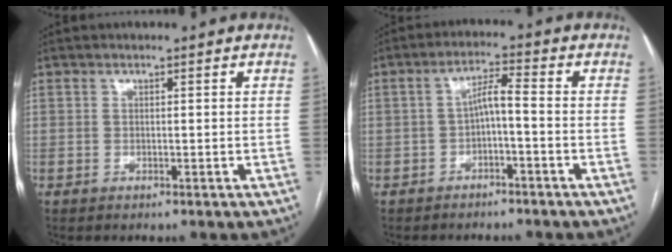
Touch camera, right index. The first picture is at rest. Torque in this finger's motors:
{"motor_torque": [0.45, -0.12, 0.20, 0.05]}